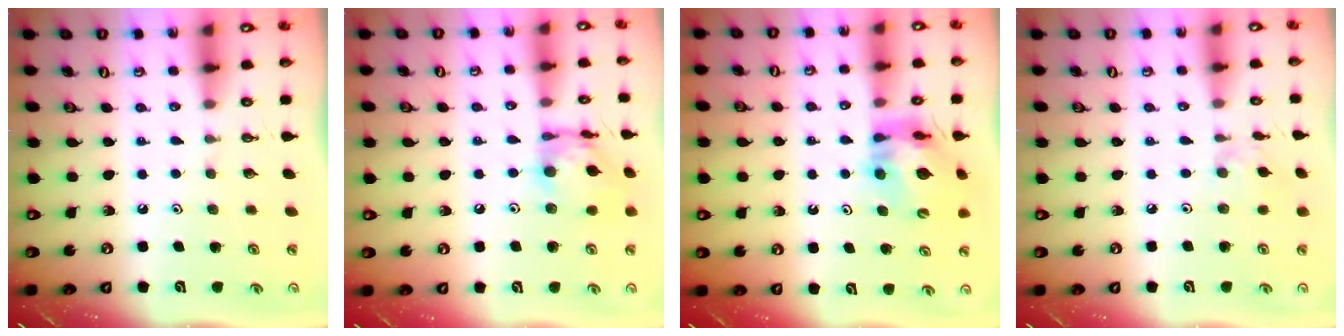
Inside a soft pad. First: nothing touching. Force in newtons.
{"total": 13.1, "press": 13.0, "slide": 1.0}
{"total": 12.1, "press": 12.0, "slide": 1.4}
{"total": 1.9, "press": 1.8, "slide": 0.5}